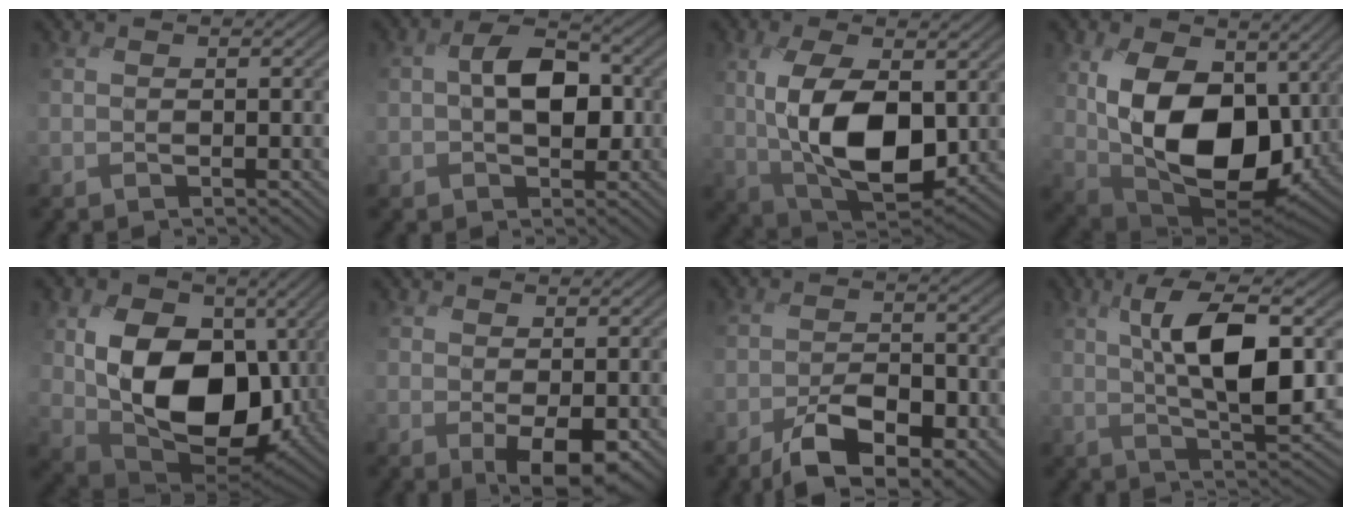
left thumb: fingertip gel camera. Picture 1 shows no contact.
{"total": 6.7, "force": [0.1, 4.4, 5.0], "torque": [-0.089, 0.005, -0.007]}
{"total": 11.7, "force": [0.0, 6.4, 9.8], "torque": [-0.210, -0.015, 0.008]}
{"total": 15.5, "force": [1.3, 10.1, 11.7], "torque": [-0.235, -0.024, 0.031]}
{"total": 15.6, "force": [-0.1, 10.9, 11.2], "torque": [-0.210, -0.026, 0.005]}
{"total": 3.9, "force": [-0.6, 1.7, 3.4], "torque": [-0.068, -0.016, -0.006]}
{"total": 7.7, "force": [-4.9, 3.3, 4.9], "torque": [-0.082, -0.007, -0.088]}
{"total": 9.6, "force": [2.0, 3.1, 8.8], "torque": [-0.158, 0.000, 0.030]}